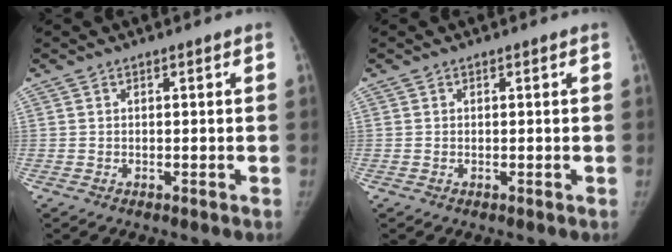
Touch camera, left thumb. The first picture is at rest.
{"total": 0.0}